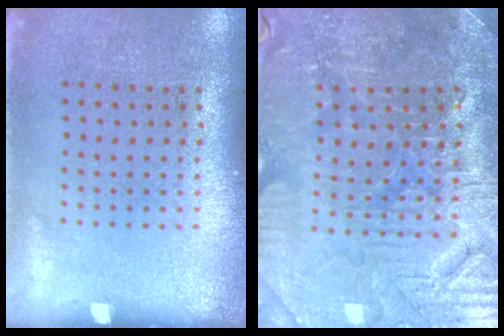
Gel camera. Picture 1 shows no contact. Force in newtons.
{"total": 3.6, "press": 3.6, "slide": 0.5}